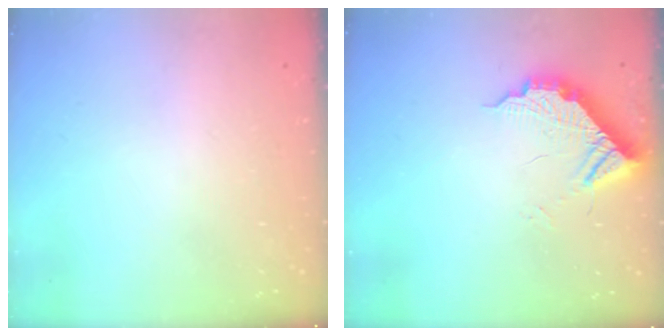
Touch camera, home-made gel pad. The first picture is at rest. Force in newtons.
{"total": 10.8, "press": 10.8, "slide": 0.3}